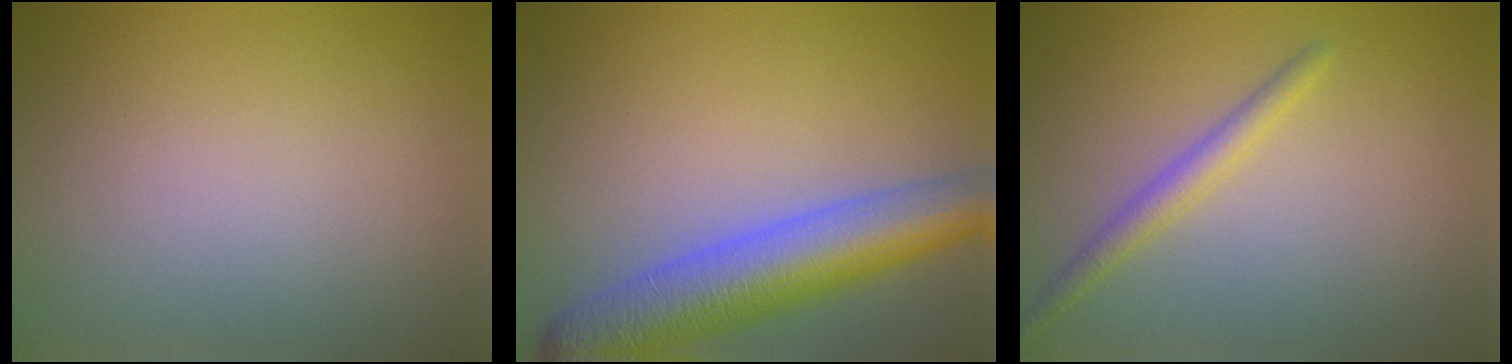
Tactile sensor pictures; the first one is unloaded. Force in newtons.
{"total": 8.5, "press": 8.5, "slide": 0.4}
{"total": 1.9, "press": 1.9, "slide": 0.1}